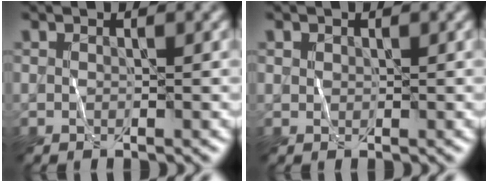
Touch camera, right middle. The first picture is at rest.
{"total": 0.6, "force": [0.4, 0.5, 0.1], "torque": [0.004, -0.001, 0.006]}